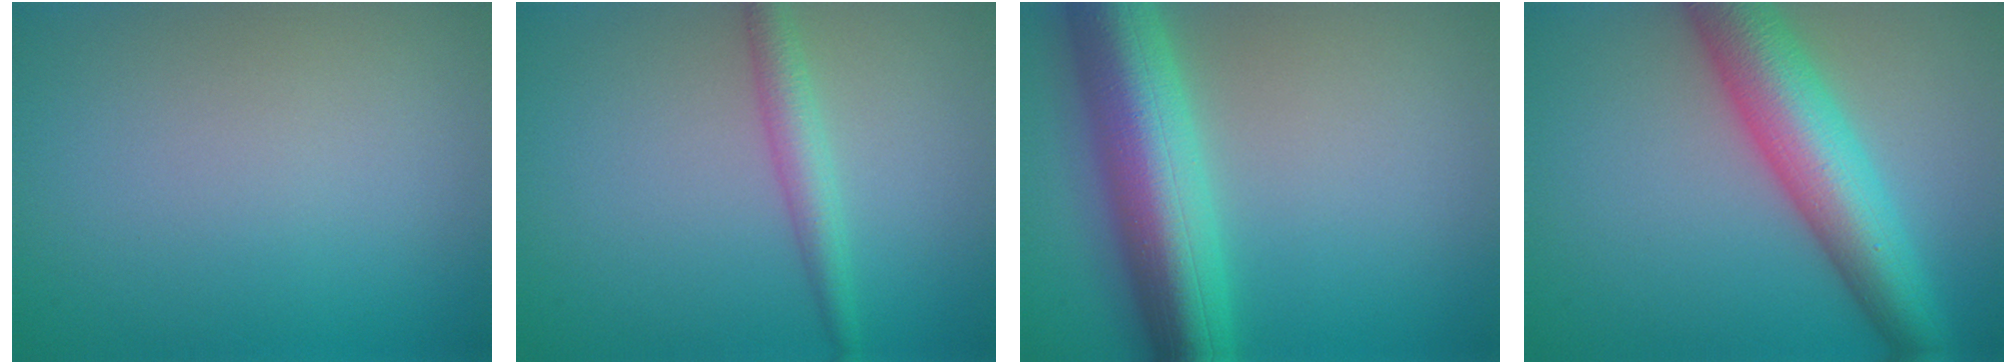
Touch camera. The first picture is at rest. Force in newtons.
{"total": 2.7, "press": 2.7, "slide": 0.1}
{"total": 10.1, "press": 10.1, "slide": 0.3}
{"total": 9.5, "press": 9.5, "slide": 0.2}